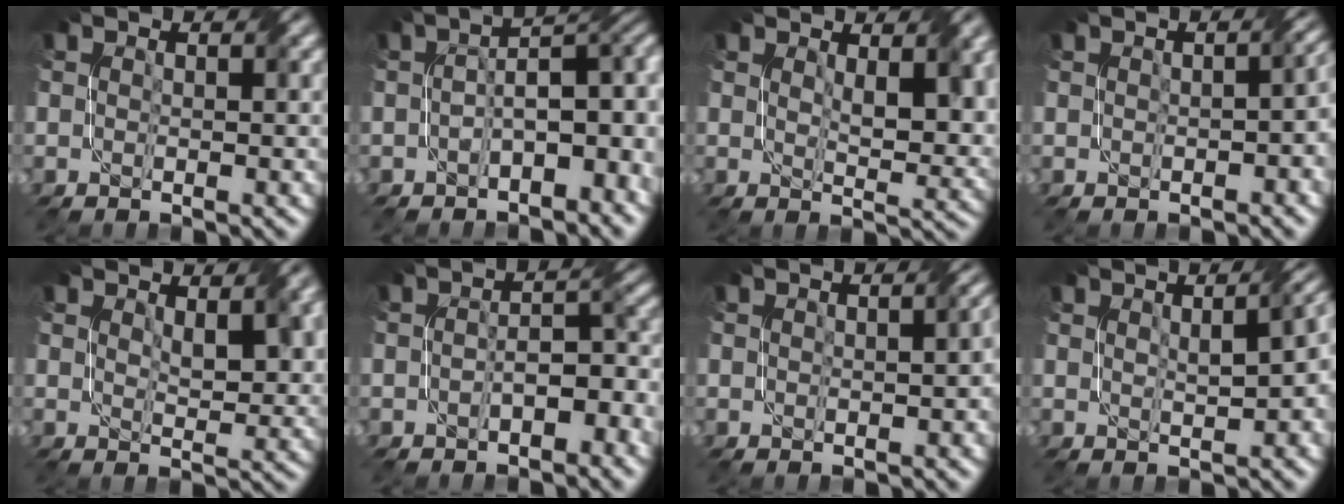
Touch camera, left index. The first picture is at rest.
{"total": 6.5, "force": [-0.5, 3.3, 5.5], "torque": [-0.069, 0.016, -0.005]}
{"total": 4.2, "force": [2.0, 1.5, 3.4], "torque": [-0.052, -0.001, 0.044]}
{"total": 4.0, "force": [-0.5, 2.0, 3.4], "torque": [-0.020, 0.002, 0.005]}
{"total": 3.3, "force": [1.9, 1.2, 2.4], "torque": [-0.038, 0.002, 0.042]}
{"total": 3.8, "force": [-1.6, 1.8, 2.9], "torque": [-0.040, 0.010, -0.021]}
{"total": 3.3, "force": [0.1, 1.7, 2.8], "torque": [-0.016, 0.001, 0.011]}
{"total": 5.7, "force": [1.3, 2.2, 5.1], "torque": [-0.051, 0.018, 0.031]}